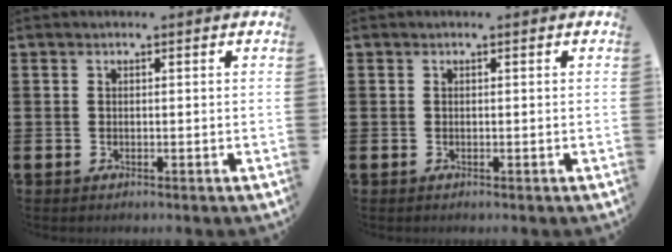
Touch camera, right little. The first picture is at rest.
{"total": 0.0}